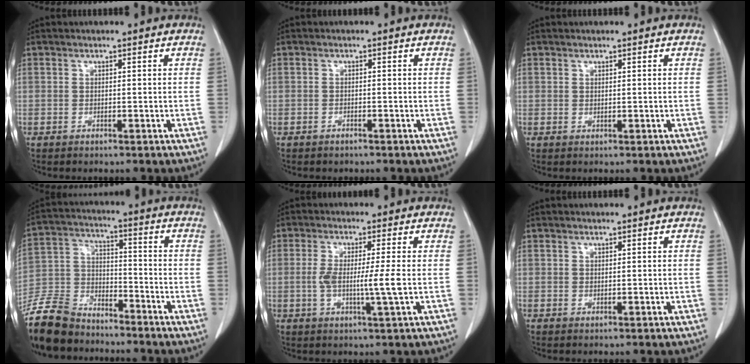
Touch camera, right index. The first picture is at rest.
{"total": 0.9, "force": [-0.7, 0.5, 0.3], "torque": [-0.011, 0.001, -0.011]}
{"total": 0.0}
{"total": 13.5, "force": [-11.8, 5.1, 4.1], "torque": [-0.094, 0.003, -0.226]}
{"total": 6.3, "force": [-0.6, -0.1, 6.2], "torque": [-0.119, -0.009, -0.014]}
{"total": 0.0}